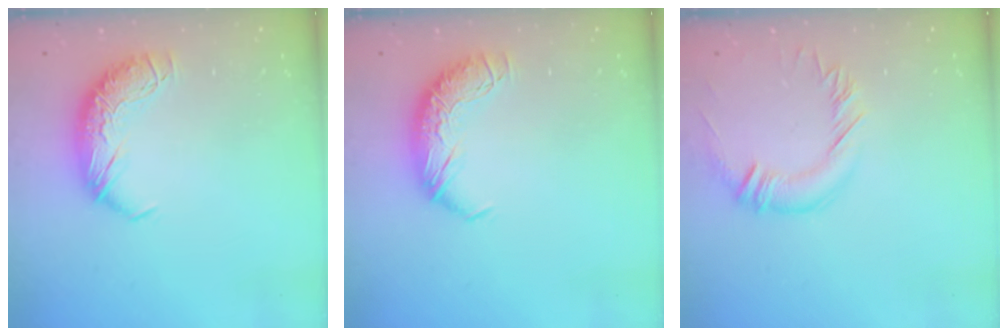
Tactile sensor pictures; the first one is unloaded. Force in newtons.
{"total": 0.0}
{"total": 0.9, "press": 0.8, "slide": 0.4}